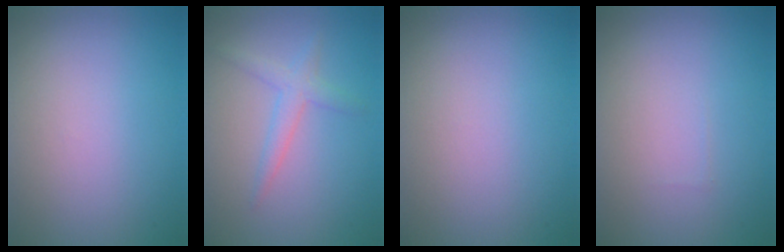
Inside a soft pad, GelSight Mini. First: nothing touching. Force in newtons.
{"total": 2.0, "press": 1.9, "slide": 0.2}
{"total": 0.0}
{"total": 0.0}